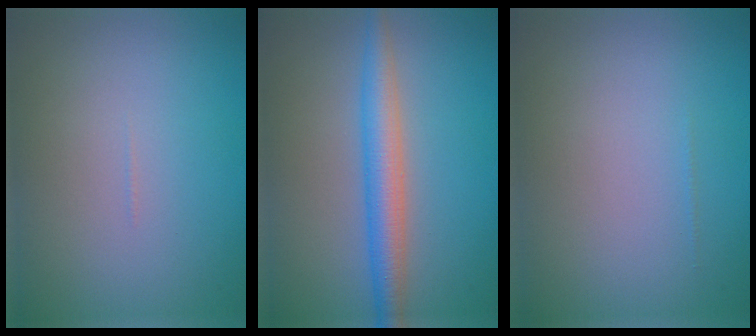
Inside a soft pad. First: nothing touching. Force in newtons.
{"total": 3.9, "press": 3.9, "slide": 0.0}
{"total": 0.0}